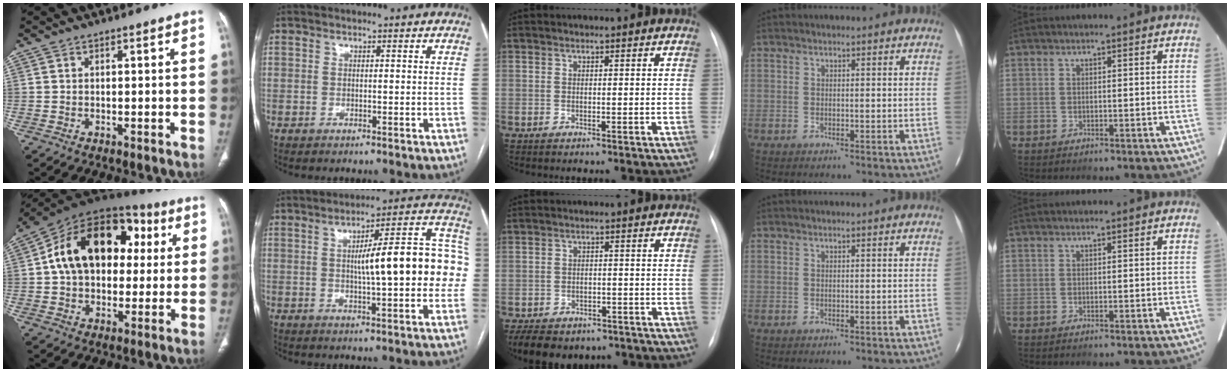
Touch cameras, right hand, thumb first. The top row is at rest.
{"thumb": {"total": 22.3, "force": [3.5, 15.2, 15.9], "torque": [-0.234, 0.033, 0.050]}, "index": {"total": 18.0, "force": [0.6, 3.6, 17.6], "torque": [-0.230, 0.042, 0.012]}, "middle": {"total": 12.9, "force": [-9.7, 7.1, 4.9], "torque": [-0.101, 0.000, -0.121]}}